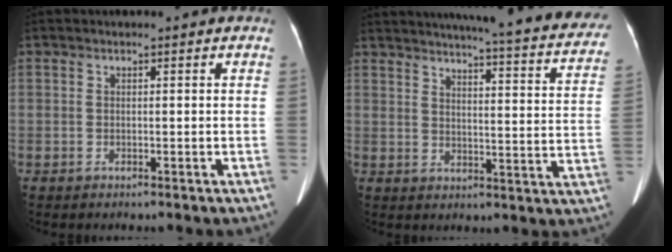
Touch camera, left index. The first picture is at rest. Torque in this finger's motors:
{"motor_torque": [-0.04, -2.10, 0.80, 0.19]}